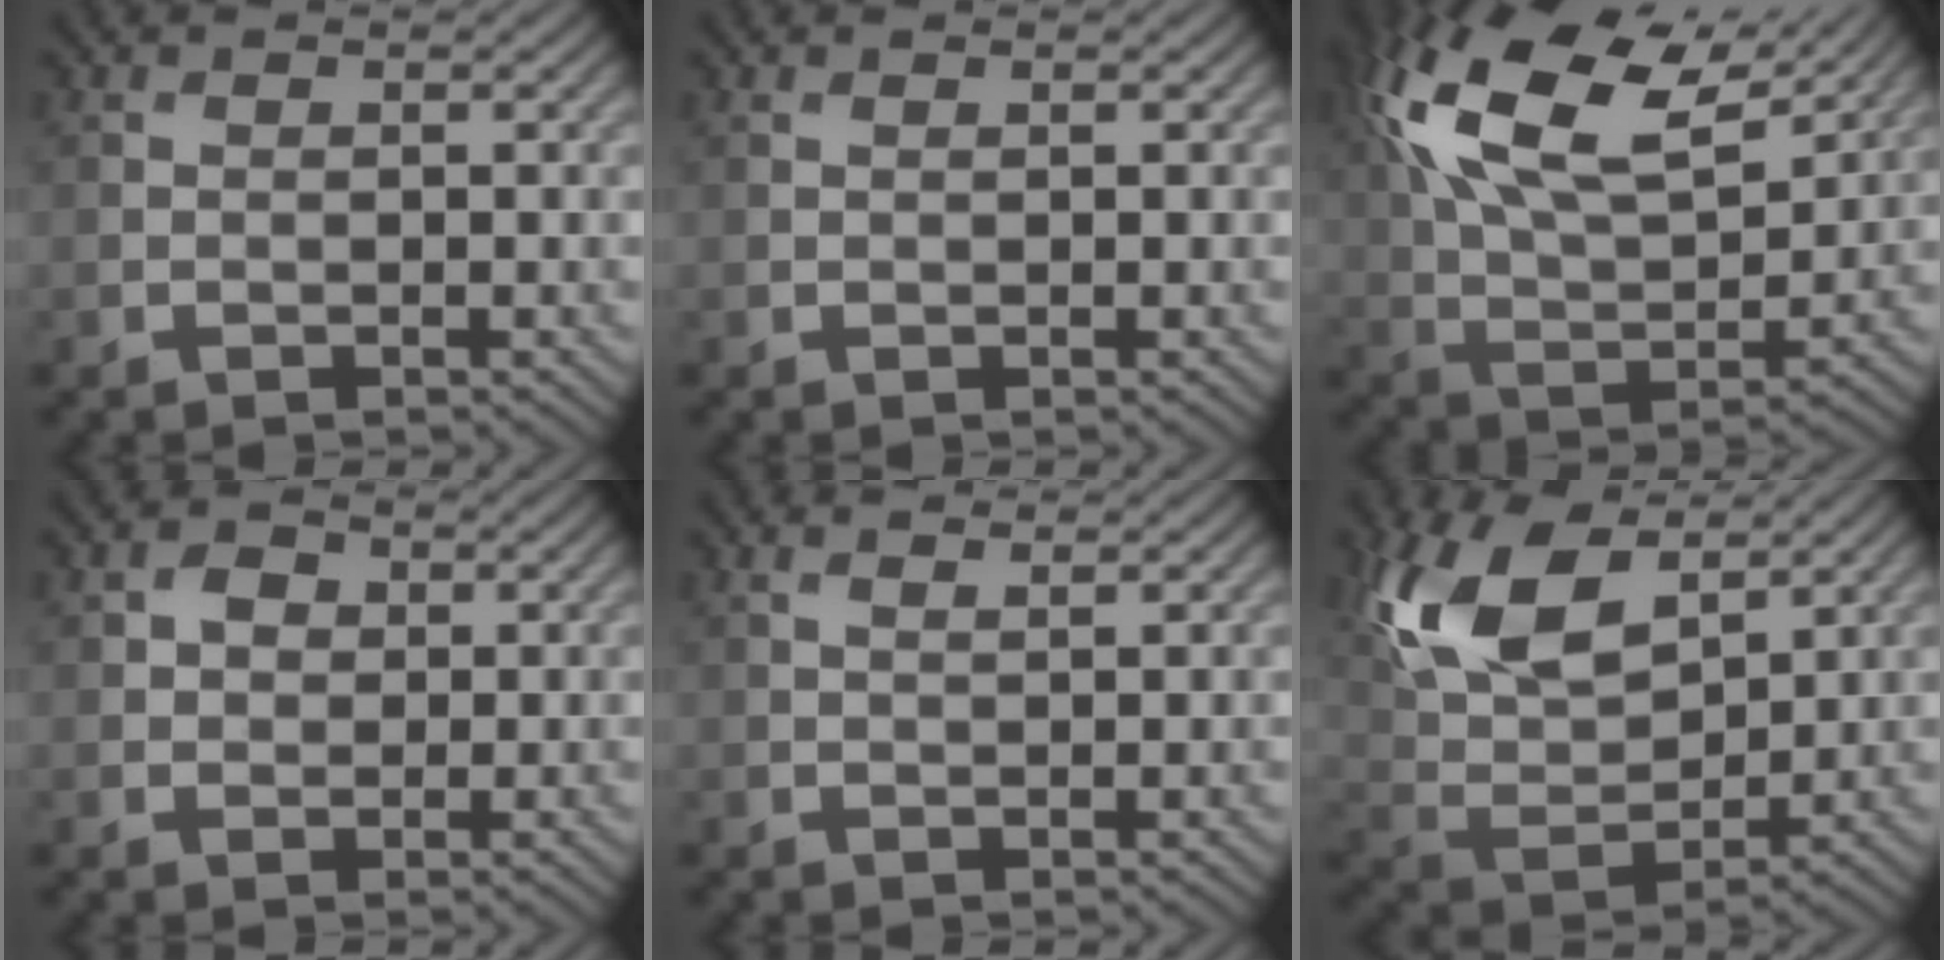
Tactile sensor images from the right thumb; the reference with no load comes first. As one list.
[{"total": 0.0}, {"total": 17.2, "force": [8.2, 8.3, 12.6], "torque": [-0.282, 0.024, 0.139]}, {"total": 2.6, "force": [0.6, 2.2, 1.2], "torque": [-0.022, 0.003, 0.002]}, {"total": 1.1, "force": [0.8, 0.2, 0.8], "torque": [-0.017, -0.001, 0.016]}, {"total": 13.2, "force": [6.7, 6.6, 9.2], "torque": [-0.212, 0.014, 0.129]}]